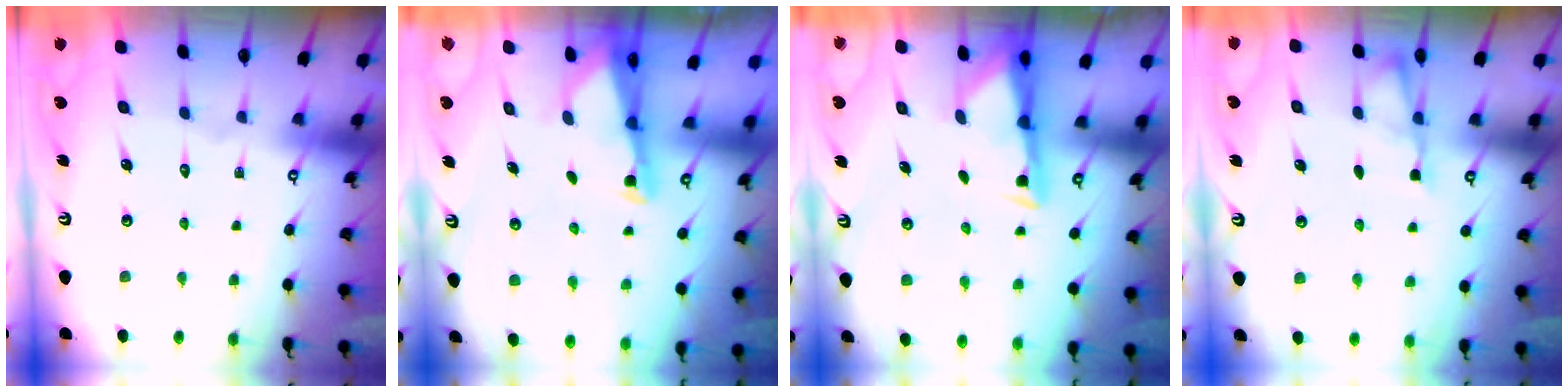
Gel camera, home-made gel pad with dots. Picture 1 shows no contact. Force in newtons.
{"total": 2.5, "press": 2.5, "slide": 0.2}
{"total": 2.8, "press": 2.7, "slide": 0.5}
{"total": 4.9, "press": 4.9, "slide": 0.6}